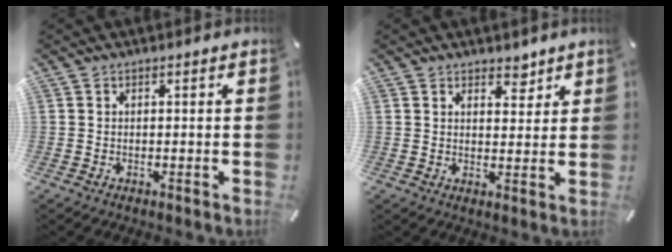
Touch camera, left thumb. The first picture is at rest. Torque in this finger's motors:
{"motor_torque": [0.01, -0.57, 0.02, 0.15, -0.08]}